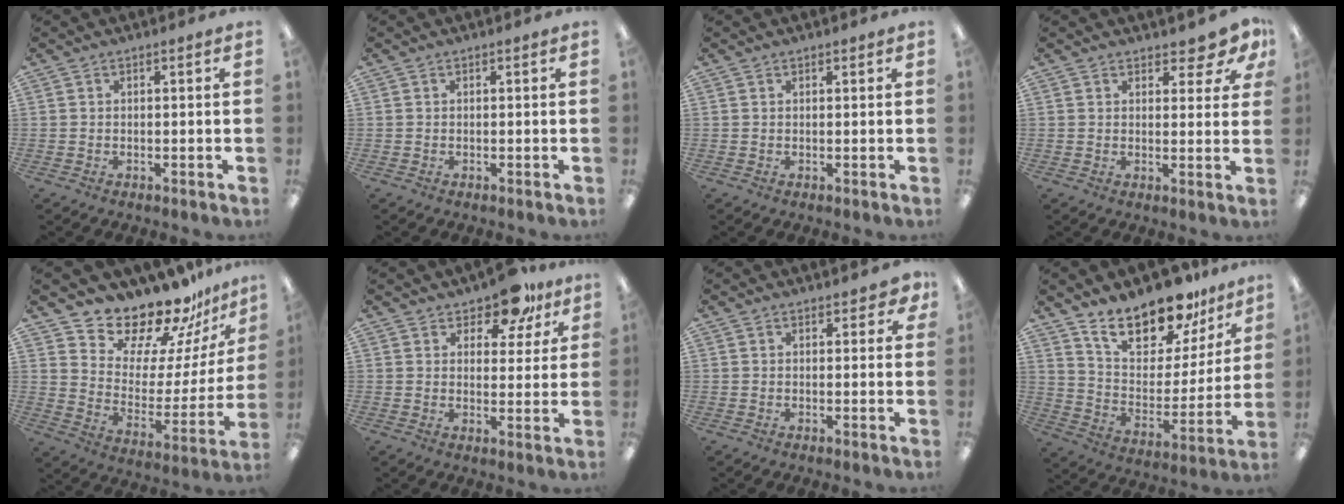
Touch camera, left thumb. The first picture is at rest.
{"total": 0.0}
{"total": 0.6, "force": [0.6, 0.3, 0.1], "torque": [-0.001, 0.001, 0.011]}
{"total": 5.2, "force": [4.3, 2.1, 2.1], "torque": [-0.018, -0.024, 0.074]}
{"total": 16.9, "force": [15.8, 5.1, 2.8], "torque": [-0.056, -0.155, 0.281]}
{"total": 9.4, "force": [7.3, 4.2, 4.1], "torque": [-0.047, -0.043, 0.127]}
{"total": 2.5, "force": [1.7, 1.3, 1.3], "torque": [-0.011, -0.002, 0.027]}
{"total": 19.2, "force": [15.6, 7.8, 8.2], "torque": [-0.134, -0.108, 0.274]}